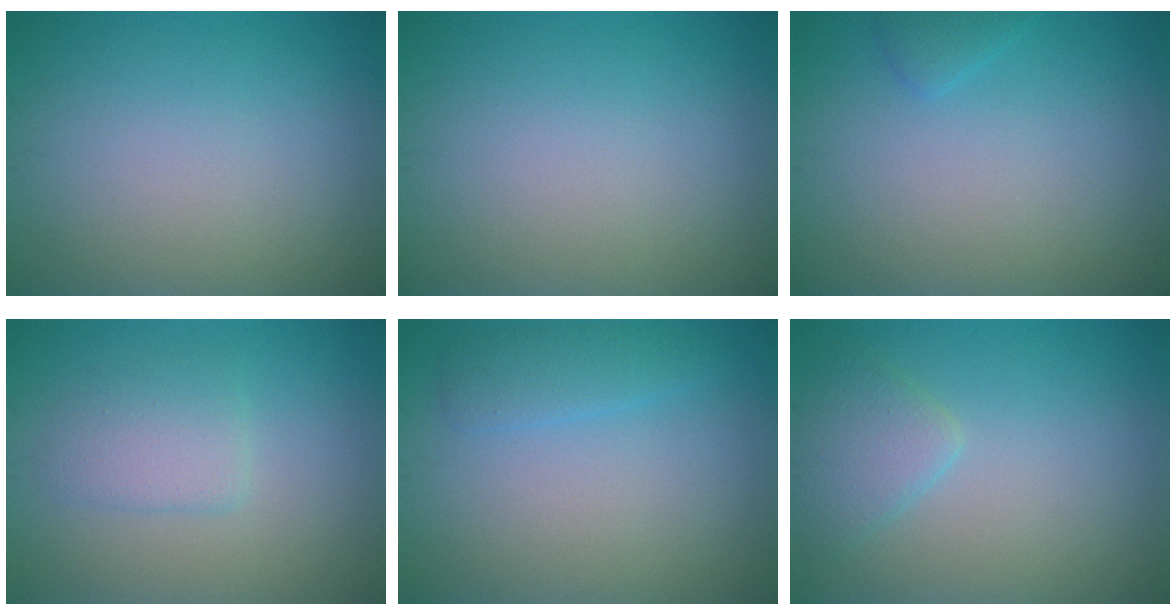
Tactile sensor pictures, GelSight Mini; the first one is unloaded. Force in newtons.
{"total": 0.0}
{"total": 1.0, "press": 1.0, "slide": 0.1}
{"total": 2.4, "press": 2.3, "slide": 0.5}
{"total": 1.9, "press": 1.9, "slide": 0.2}
{"total": 2.5, "press": 2.5, "slide": 0.2}